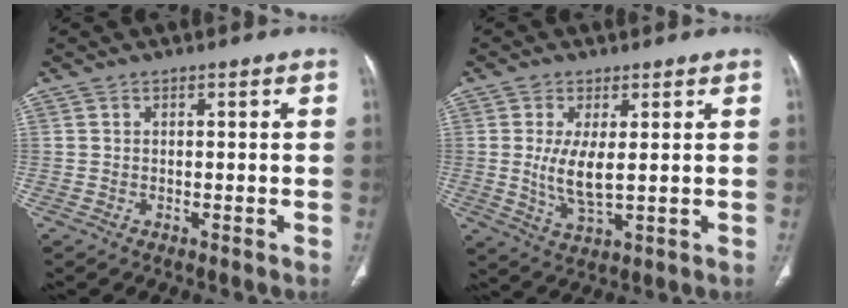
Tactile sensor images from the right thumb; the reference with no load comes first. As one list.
[{"total": 7.0, "force": [0.6, 2.9, 6.4], "torque": [-0.127, -0.015, 0.018]}]